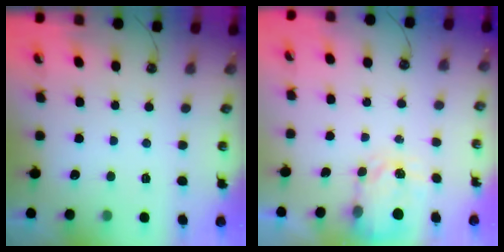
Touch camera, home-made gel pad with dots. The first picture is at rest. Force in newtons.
{"total": 3.6, "press": 3.5, "slide": 0.6}